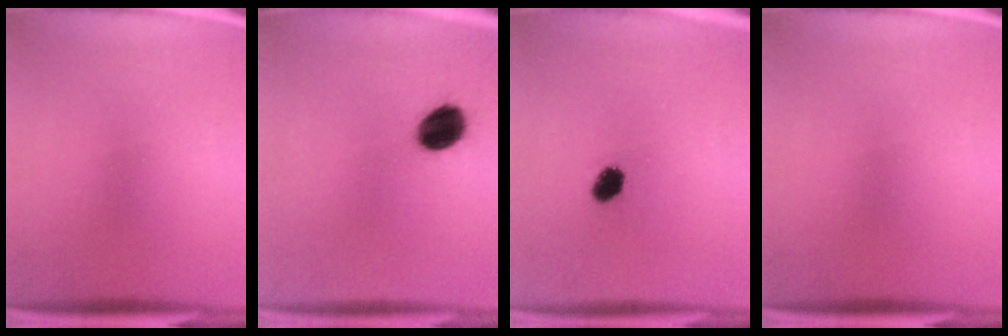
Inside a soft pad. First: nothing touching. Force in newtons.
{"total": 9.3}
{"total": 2.6}
{"total": 0.0}